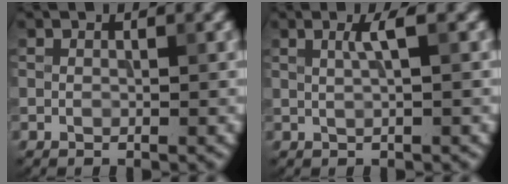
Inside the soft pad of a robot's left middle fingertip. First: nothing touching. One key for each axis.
{"total": 1.9, "fx": 0.5, "fy": 0.4, "fz": 1.8, "tx": -0.033, "ty": 0.002, "tz": 0.007}